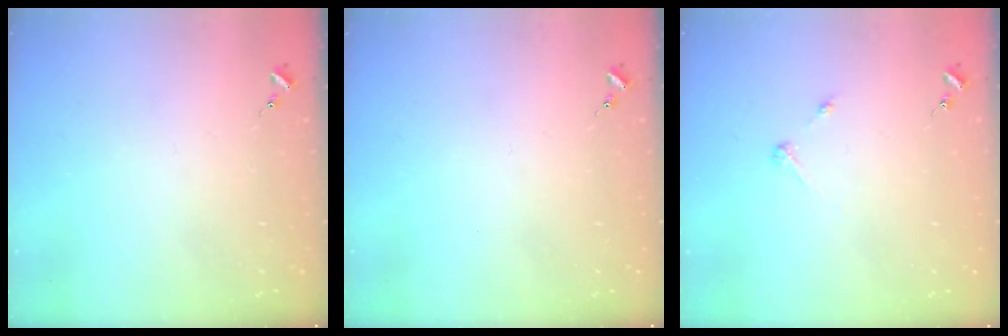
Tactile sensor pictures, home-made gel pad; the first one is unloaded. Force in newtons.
{"total": 0.0}
{"total": 2.7, "press": 2.7, "slide": 0.3}